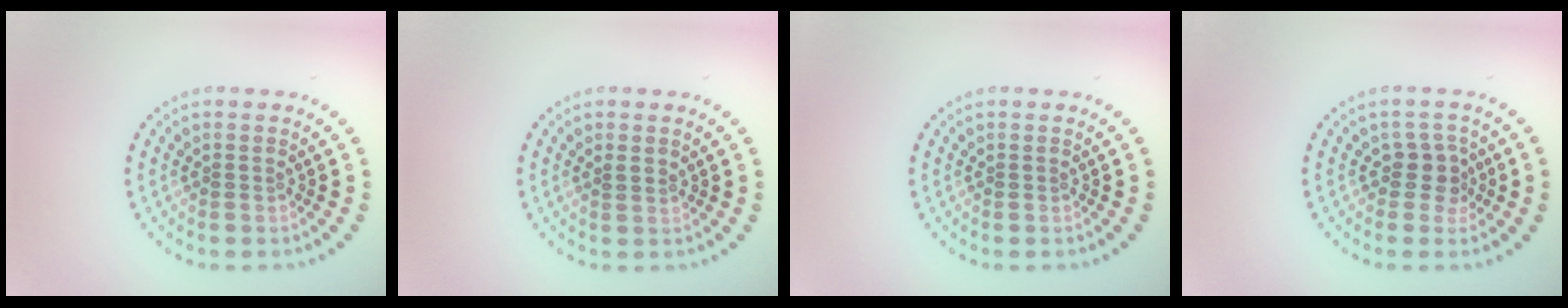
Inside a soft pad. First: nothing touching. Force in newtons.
{"total": 0.5, "press": 0.3, "slide": 0.4}
{"total": 0.0}
{"total": 2.3, "press": 1.8, "slide": 1.4}